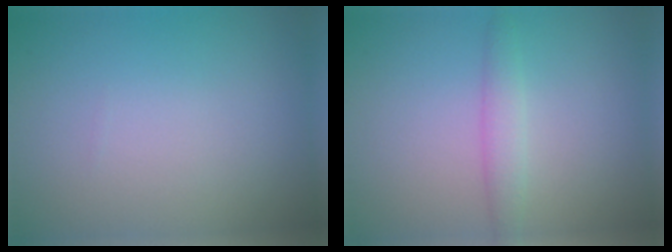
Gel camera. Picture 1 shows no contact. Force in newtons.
{"total": 1.9, "press": 1.9, "slide": 0.0}